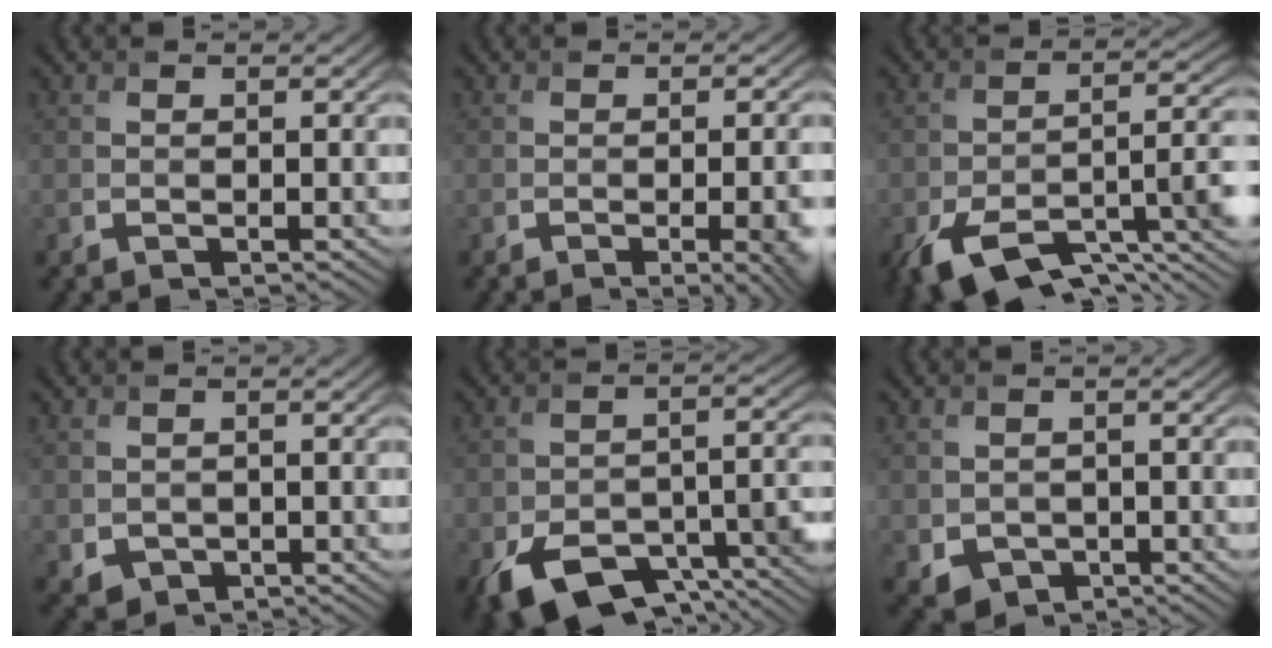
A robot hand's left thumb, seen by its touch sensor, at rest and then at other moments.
{"total": 5.6, "force": [-1.7, 1.7, 5.0], "torque": [-0.058, -0.005, -0.014]}
{"total": 13.1, "force": [-7.9, 5.1, 9.1], "torque": [-0.167, -0.026, -0.128]}
{"total": 1.9, "force": [-0.2, 1.7, 0.7], "torque": [-0.025, -0.014, 0.001]}
{"total": 12.8, "force": [-7.1, 6.8, 8.2], "torque": [-0.148, -0.035, -0.109]}
{"total": 2.6, "force": [-0.6, 2.4, 1.0], "torque": [-0.034, -0.018, -0.007]}